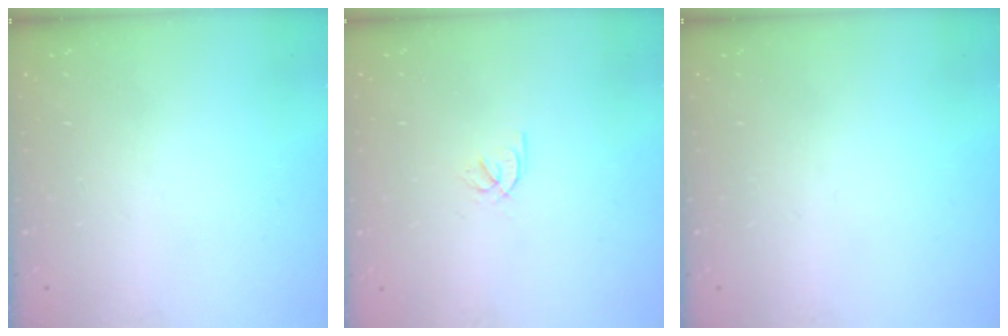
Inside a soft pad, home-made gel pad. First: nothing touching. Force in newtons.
{"total": 2.2, "press": 2.2, "slide": 0.2}
{"total": 0.0}